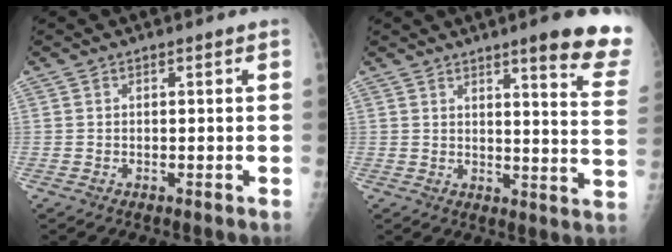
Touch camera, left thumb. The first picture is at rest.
{"total": 14.6, "force": [10.5, 1.7, 10.0], "torque": [-0.093, -0.061, 0.118]}